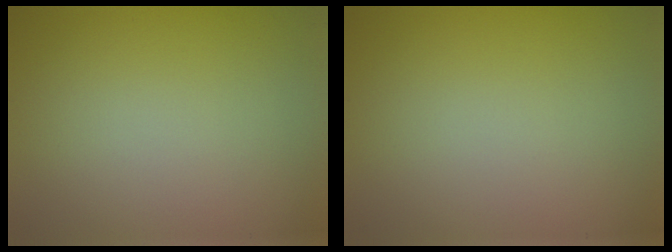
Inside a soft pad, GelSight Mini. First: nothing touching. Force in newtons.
{"total": 0.0}